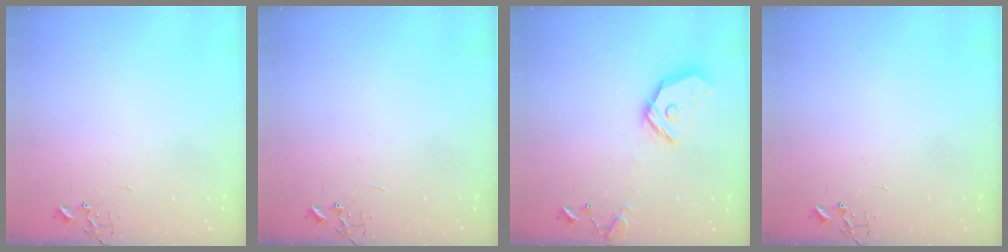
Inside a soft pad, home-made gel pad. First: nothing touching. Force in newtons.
{"total": 0.0}
{"total": 15.9, "press": 15.7, "slide": 2.6}
{"total": 0.0}